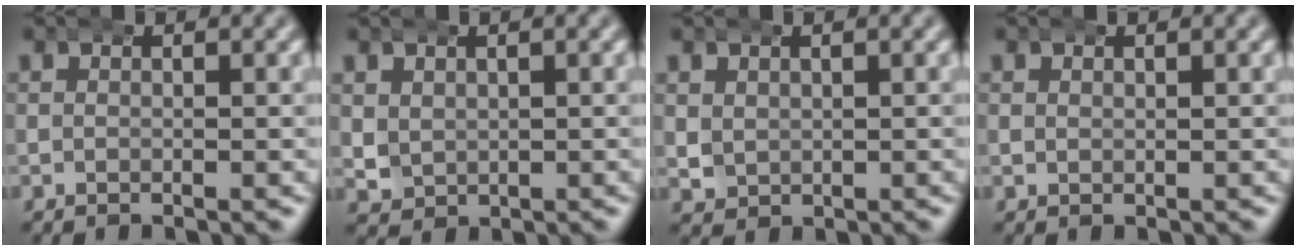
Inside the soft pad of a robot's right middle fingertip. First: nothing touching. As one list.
[{"total": 2.3, "force": [0.9, 1.9, 0.8], "torque": [-0.037, -0.013, 0.027]}, {"total": 1.7, "force": [0.8, 1.4, 0.5], "torque": [-0.029, -0.011, 0.024]}, {"total": 0.6, "force": [0.5, 0.2, 0.0], "torque": [-0.004, -0.005, 0.013]}]